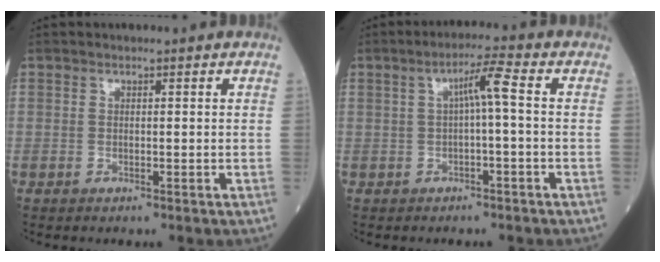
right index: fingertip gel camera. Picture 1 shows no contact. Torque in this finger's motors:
{"motor_torque": [0.72, 0.16, 0.26, 0.08]}